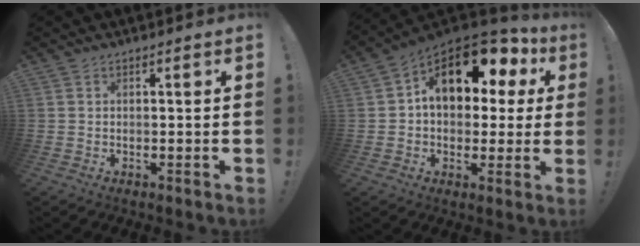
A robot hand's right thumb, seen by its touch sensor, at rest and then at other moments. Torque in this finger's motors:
{"motor_torque": [2.50, 2.51, 0.44, -0.09, 0.13]}